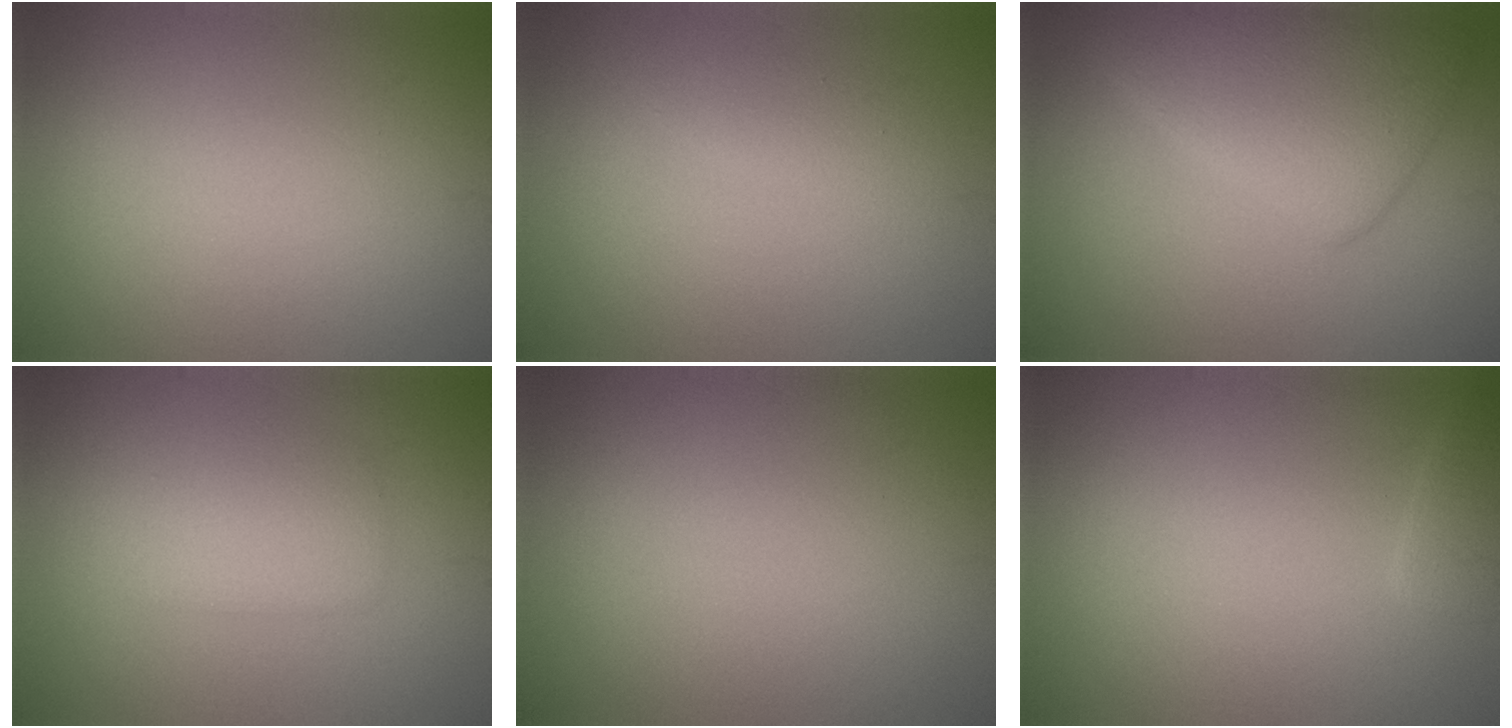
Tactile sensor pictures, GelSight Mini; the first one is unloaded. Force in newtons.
{"total": 1.6, "press": 1.6, "slide": 0.1}
{"total": 5.9, "press": 5.9, "slide": 0.2}
{"total": 2.3, "press": 2.3, "slide": 0.1}
{"total": 0.0}
{"total": 1.6, "press": 1.5, "slide": 0.2}